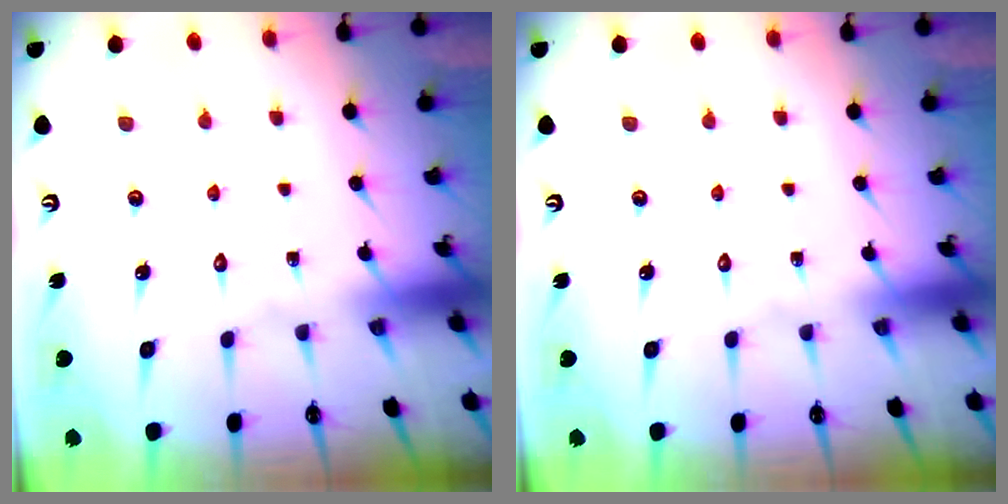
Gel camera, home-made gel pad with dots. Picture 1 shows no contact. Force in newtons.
{"total": 0.0}